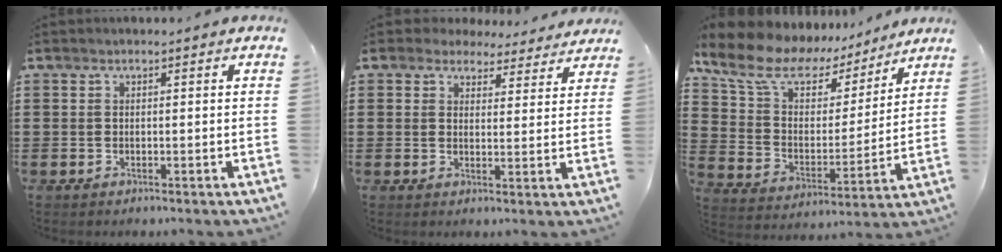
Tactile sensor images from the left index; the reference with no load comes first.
{"total": 3.8, "force": [3.6, 1.3, 0.5], "torque": [-0.026, -0.010, 0.065]}
{"total": 9.9, "force": [7.4, 5.1, 4.1], "torque": [-0.122, -0.033, 0.132]}